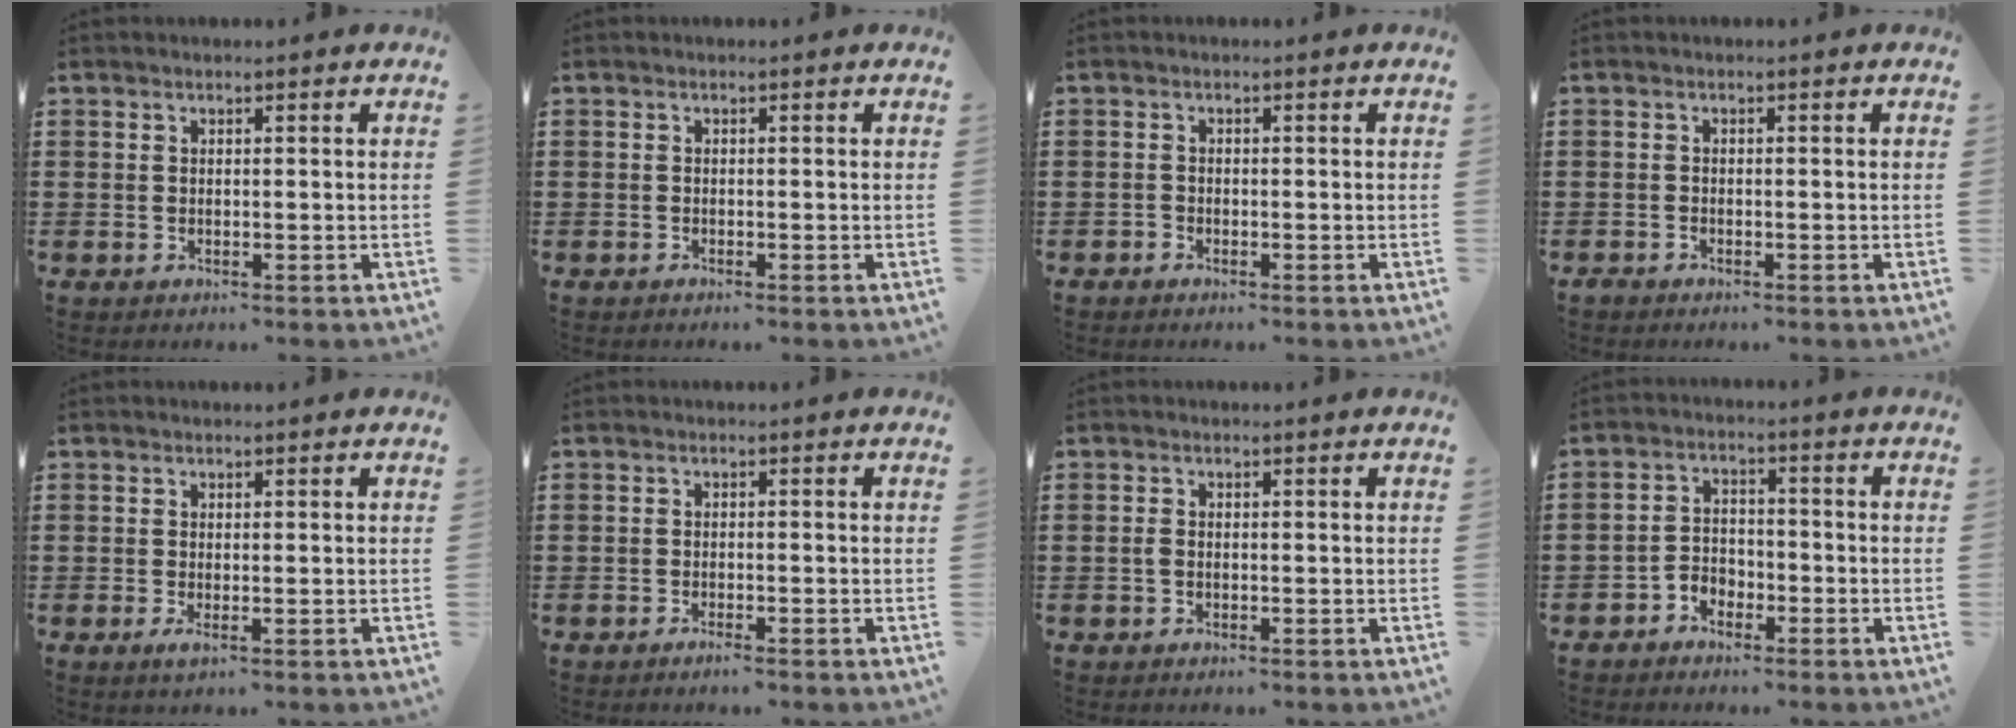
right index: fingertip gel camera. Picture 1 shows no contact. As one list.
[{"total": 0.0}, {"total": 0.8, "force": [-0.8, 0.3, 0.1], "torque": [-0.001, 0.000, -0.016]}, {"total": 0.8, "force": [-0.7, 0.2, 0.1], "torque": [-0.004, -0.003, -0.015]}, {"total": 1.1, "force": [-0.2, 0.1, 1.1], "torque": [-0.018, -0.005, -0.003]}, {"total": 1.2, "force": [-1.0, 0.0, 0.6], "torque": [-0.011, -0.003, -0.018]}, {"total": 0.9, "force": [-0.3, 0.5, 0.7], "torque": [-0.023, -0.002, -0.008]}, {"total": 2.9, "force": [-2.4, 1.5, 0.4], "torque": [-0.016, 0.006, -0.051]}]